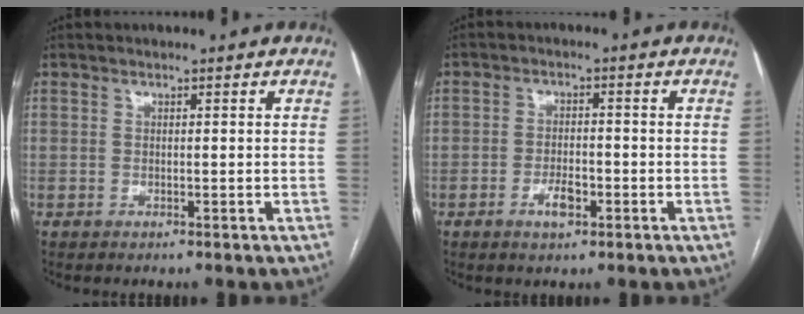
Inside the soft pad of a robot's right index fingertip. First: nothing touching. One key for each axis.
{"total": 3.7, "fx": -1.7, "fy": 1.5, "fz": 3.0, "tx": -0.054, "ty": 0.002, "tz": -0.028}